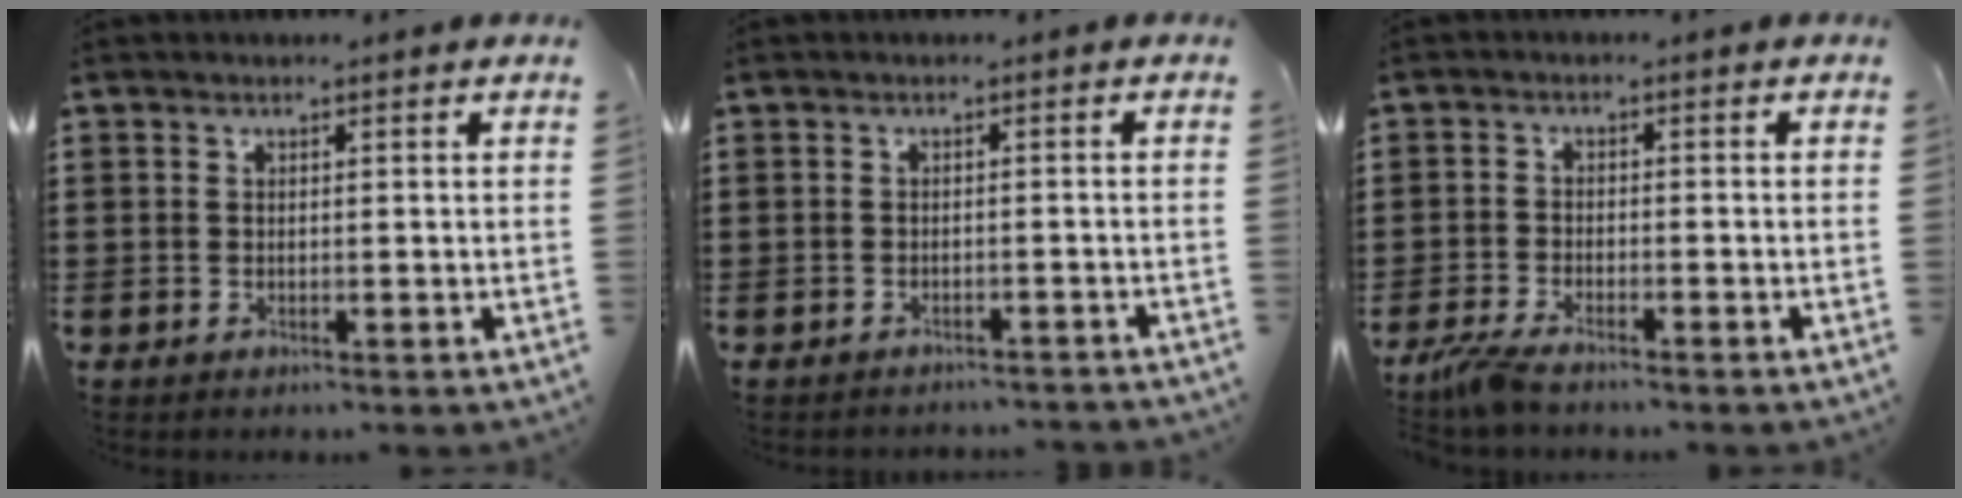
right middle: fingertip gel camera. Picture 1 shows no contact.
{"total": 1.3, "force": [-1.3, 0.0, -0.1], "torque": [-0.003, 0.001, -0.029]}
{"total": 3.5, "force": [-3.0, 0.3, 1.7], "torque": [-0.049, -0.008, -0.065]}